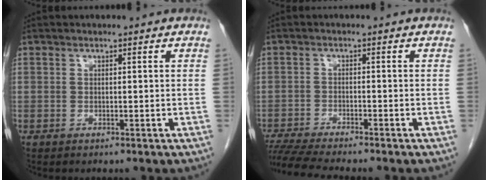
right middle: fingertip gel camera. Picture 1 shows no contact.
{"total": 8.7, "force": [-7.8, -0.2, 3.9], "torque": [-0.062, -0.018, -0.128]}